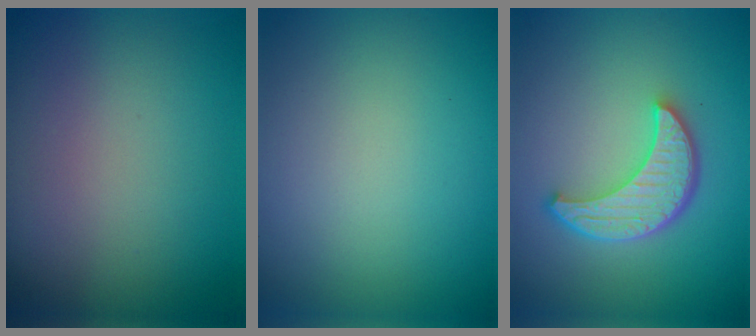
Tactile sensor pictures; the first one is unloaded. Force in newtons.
{"total": 0.0}
{"total": 5.6, "press": 4.3, "slide": 3.6}